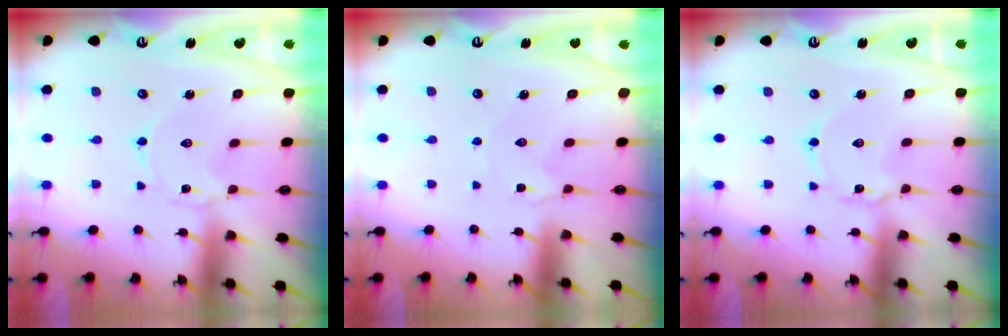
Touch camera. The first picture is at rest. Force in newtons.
{"total": 1.4, "press": 1.3, "slide": 0.3}
{"total": 2.4, "press": 2.4, "slide": 0.1}